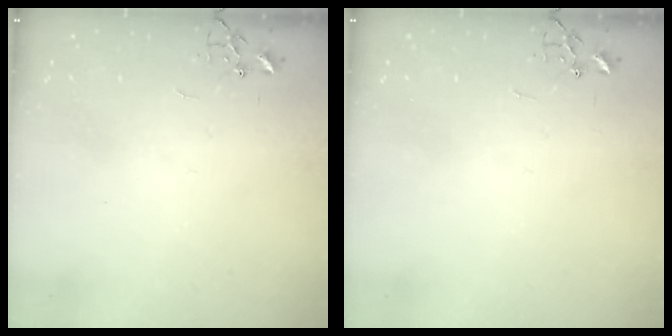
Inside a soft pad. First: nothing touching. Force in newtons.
{"total": 0.0}